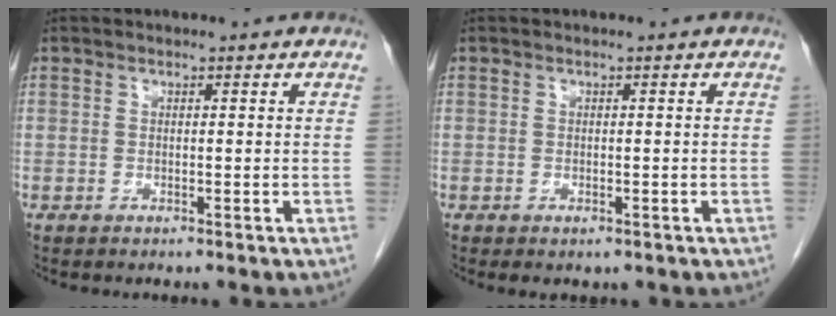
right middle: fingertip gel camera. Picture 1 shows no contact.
{"total": 1.3, "force": [-0.7, 0.8, 0.7], "torque": [-0.011, -0.001, -0.003]}